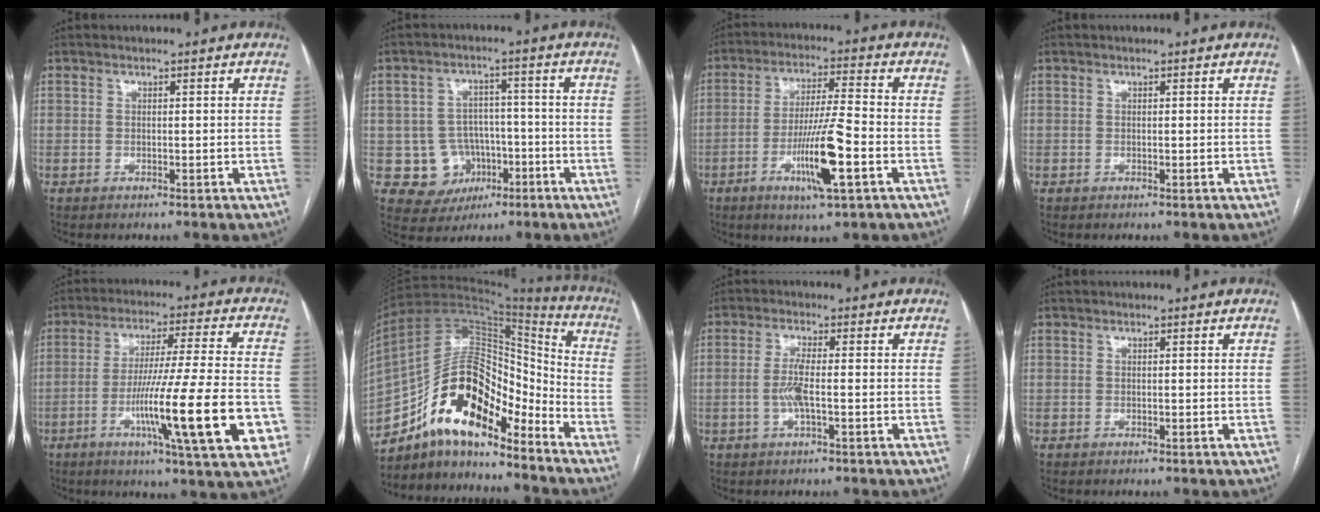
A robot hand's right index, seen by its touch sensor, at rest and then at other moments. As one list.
[{"total": 7.8, "force": [-2.2, 7.3, 1.7], "torque": [-0.023, 0.020, -0.024]}, {"total": 11.1, "force": [-4.0, 0.3, 10.4], "torque": [-0.193, -0.012, -0.072]}, {"total": 0.0}, {"total": 19.5, "force": [-6.1, 0.3, 18.5], "torque": [-0.264, -0.017, -0.095]}, {"total": 17.1, "force": [-12.2, 6.0, 10.4], "torque": [-0.186, 0.045, -0.214]}, {"total": 3.9, "force": [-0.8, 0.3, 3.8], "torque": [-0.081, -0.001, -0.017]}, {"total": 0.0}]